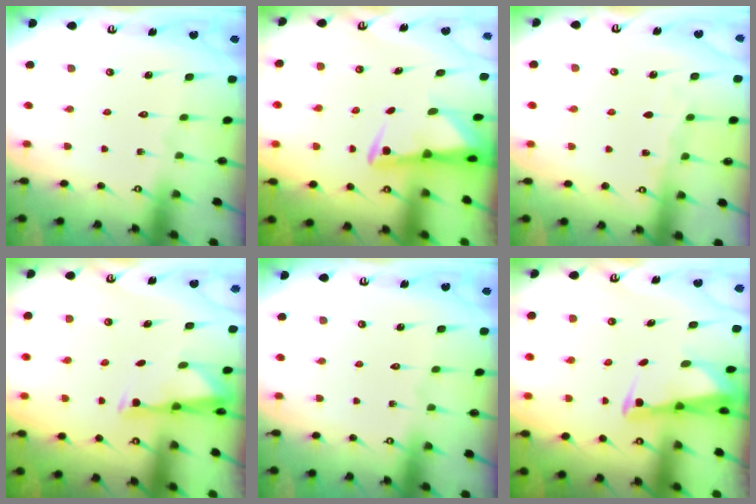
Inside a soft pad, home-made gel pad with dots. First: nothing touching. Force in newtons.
{"total": 3.0, "press": 3.0, "slide": 0.7}
{"total": 4.8, "press": 4.7, "slide": 0.5}
{"total": 2.9, "press": 2.9, "slide": 0.6}
{"total": 0.0}
{"total": 2.4, "press": 2.4, "slide": 0.5}